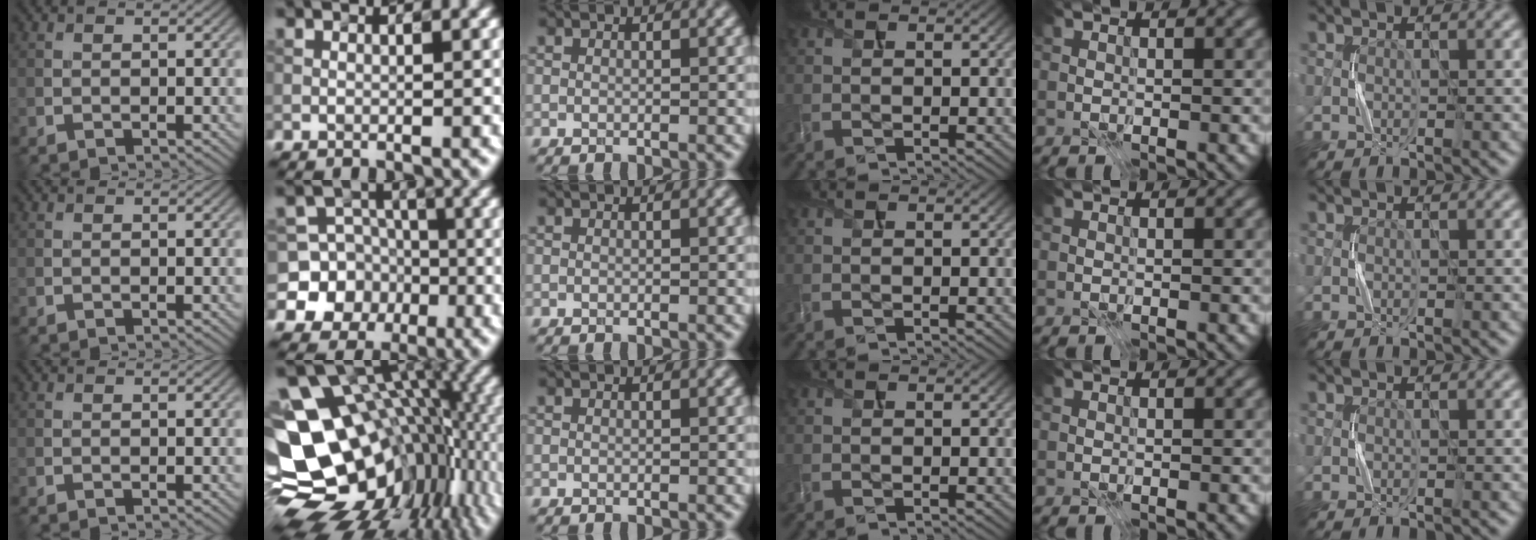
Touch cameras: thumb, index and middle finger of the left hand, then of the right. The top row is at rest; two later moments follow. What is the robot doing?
{"motion": "press", "object": "joystick"}